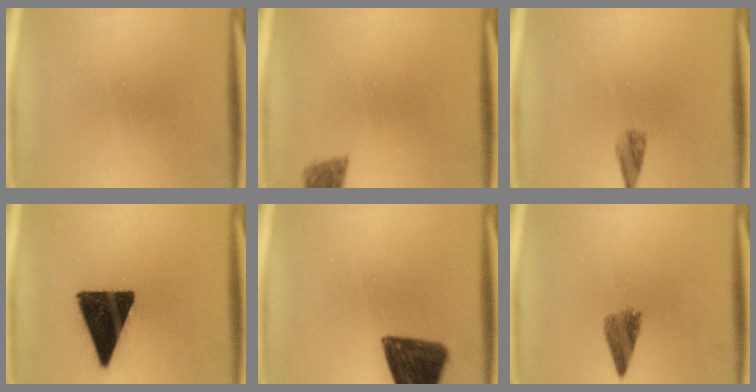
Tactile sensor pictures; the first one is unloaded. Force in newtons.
{"total": 2.7}
{"total": 1.8}
{"total": 16.1}
{"total": 12.7}
{"total": 3.6}